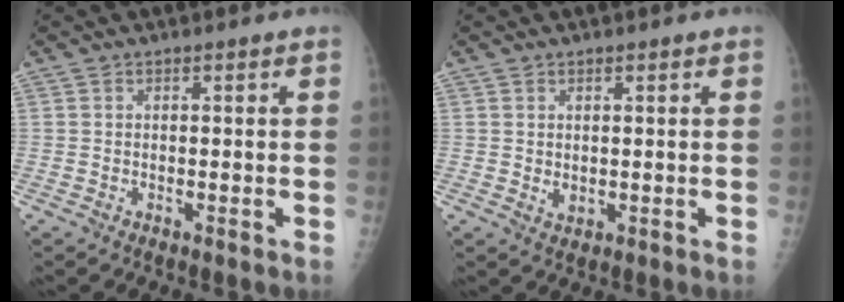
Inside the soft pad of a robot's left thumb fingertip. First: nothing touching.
{"total": 1.7, "force": [0.4, 1.3, 1.0], "torque": [-0.012, -0.005, 0.011]}